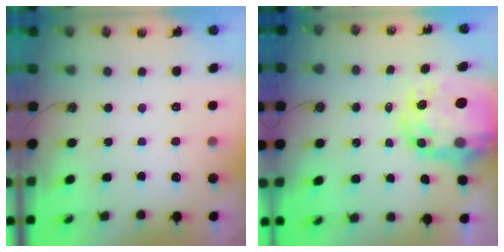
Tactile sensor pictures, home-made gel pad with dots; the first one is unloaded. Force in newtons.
{"total": 13.4, "press": 13.4, "slide": 0.9}